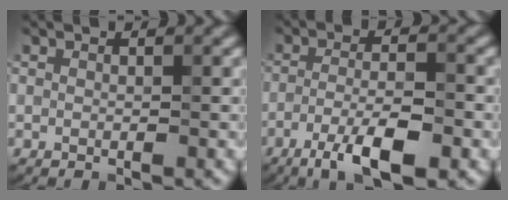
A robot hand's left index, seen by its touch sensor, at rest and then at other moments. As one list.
[{"total": 5.8, "force": [-3.0, 1.4, 4.8], "torque": [-0.087, 0.003, -0.056]}]